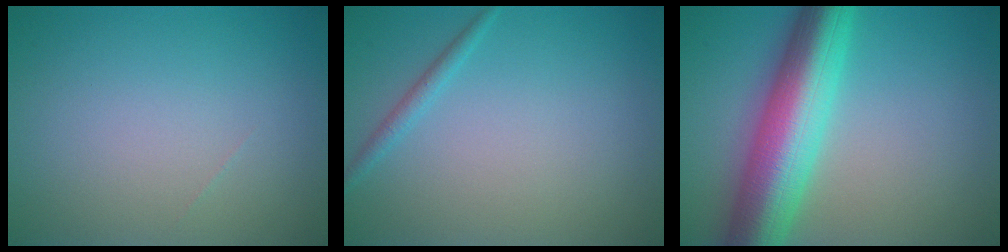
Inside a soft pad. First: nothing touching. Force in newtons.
{"total": 1.2, "press": 1.2, "slide": 0.0}
{"total": 10.2, "press": 10.2, "slide": 0.3}